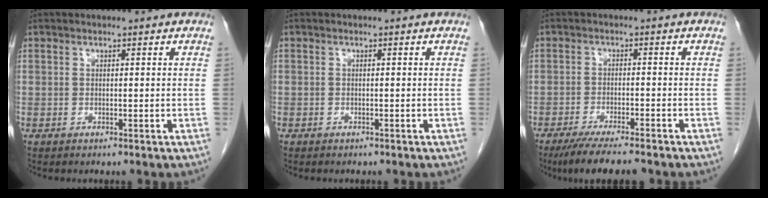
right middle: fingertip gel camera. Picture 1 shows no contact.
{"total": 0.6, "force": [-0.5, 0.4, 0.0], "torque": [-0.012, 0.001, -0.008]}
{"total": 8.9, "force": [-7.2, 0.8, 5.1], "torque": [-0.078, -0.020, -0.112]}